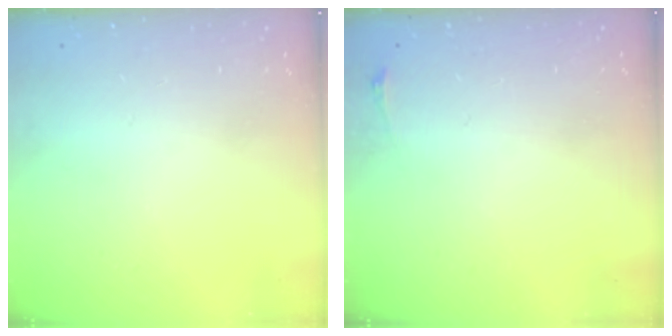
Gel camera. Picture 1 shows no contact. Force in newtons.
{"total": 2.8, "press": 2.1, "slide": 1.9}